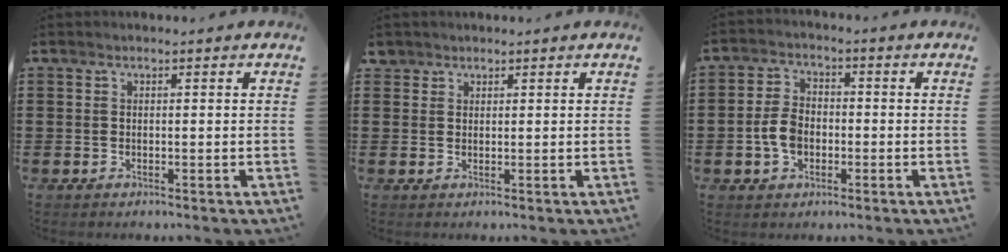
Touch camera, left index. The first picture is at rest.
{"total": 1.7, "force": [1.4, 1.0, 0.2], "torque": [-0.008, 0.006, 0.027]}
{"total": 5.2, "force": [-1.2, 3.5, 3.7], "torque": [-0.097, -0.001, -0.030]}